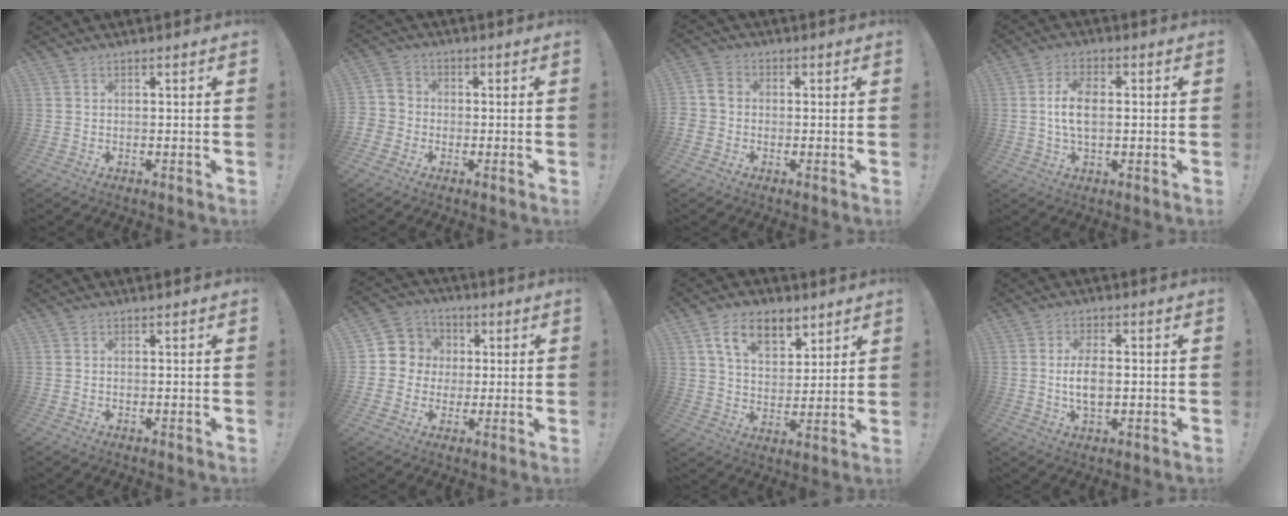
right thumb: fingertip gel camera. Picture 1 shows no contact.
{"total": 4.8, "force": [-2.3, 4.0, 1.1], "torque": [-0.024, 0.023, -0.042]}
{"total": 4.8, "force": [-1.1, 4.1, 2.2], "torque": [-0.044, 0.019, -0.016]}
{"total": 7.6, "force": [0.1, 3.9, 6.6], "torque": [-0.119, 0.003, 0.002]}
{"total": 0.0}
{"total": 8.5, "force": [0.1, 8.4, 1.8], "torque": [-0.029, 0.005, 0.007]}
{"total": 12.8, "force": [7.1, 7.8, 7.3], "torque": [-0.113, -0.026, 0.132]}
{"total": 6.7, "force": [-0.3, 3.3, 5.8], "torque": [-0.105, -0.004, -0.011]}